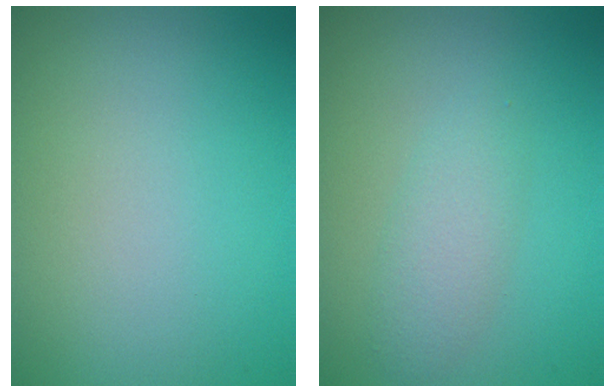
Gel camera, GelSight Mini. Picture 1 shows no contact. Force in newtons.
{"total": 2.2, "press": 2.2, "slide": 0.2}